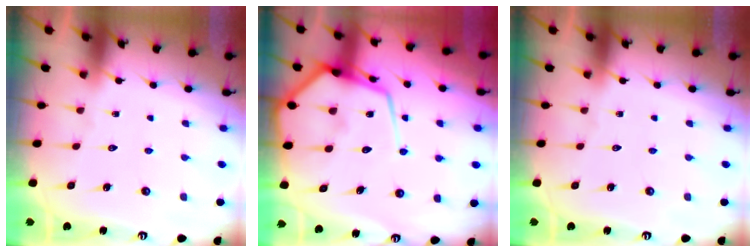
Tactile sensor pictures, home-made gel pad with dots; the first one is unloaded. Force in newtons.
{"total": 15.1, "press": 15.0, "slide": 1.5}
{"total": 0.0}